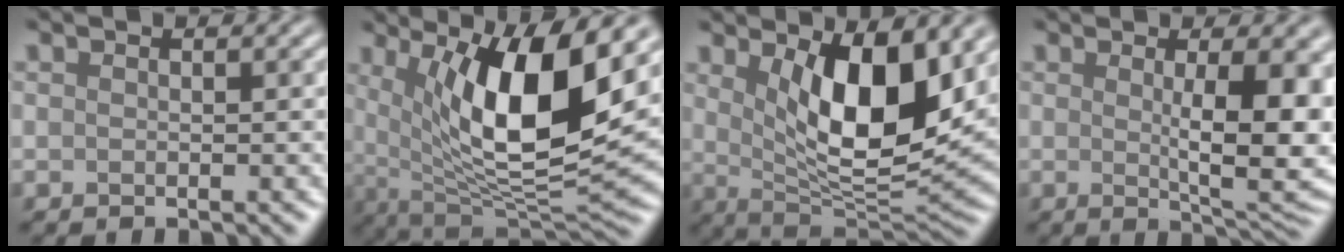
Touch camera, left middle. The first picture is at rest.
{"total": 11.9, "force": [3.6, 3.6, 10.7], "torque": [-0.171, -0.011, 0.069]}
{"total": 9.4, "force": [2.7, 3.6, 8.3], "torque": [-0.137, -0.023, 0.049]}
{"total": 8.2, "force": [0.7, 2.1, 7.8], "torque": [-0.108, -0.009, 0.020]}